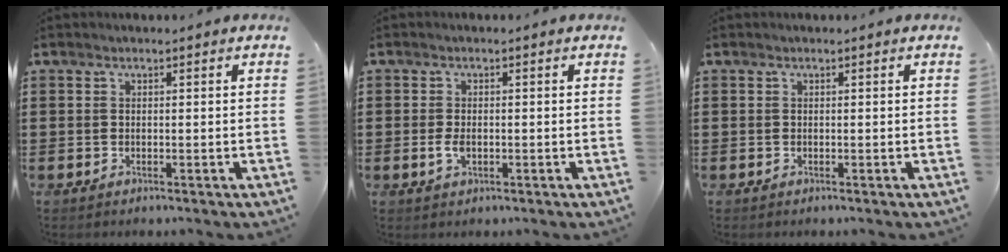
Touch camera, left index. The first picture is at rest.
{"total": 2.1, "force": [-0.3, 1.1, 1.8], "torque": [-0.042, -0.002, -0.008]}
{"total": 0.0}